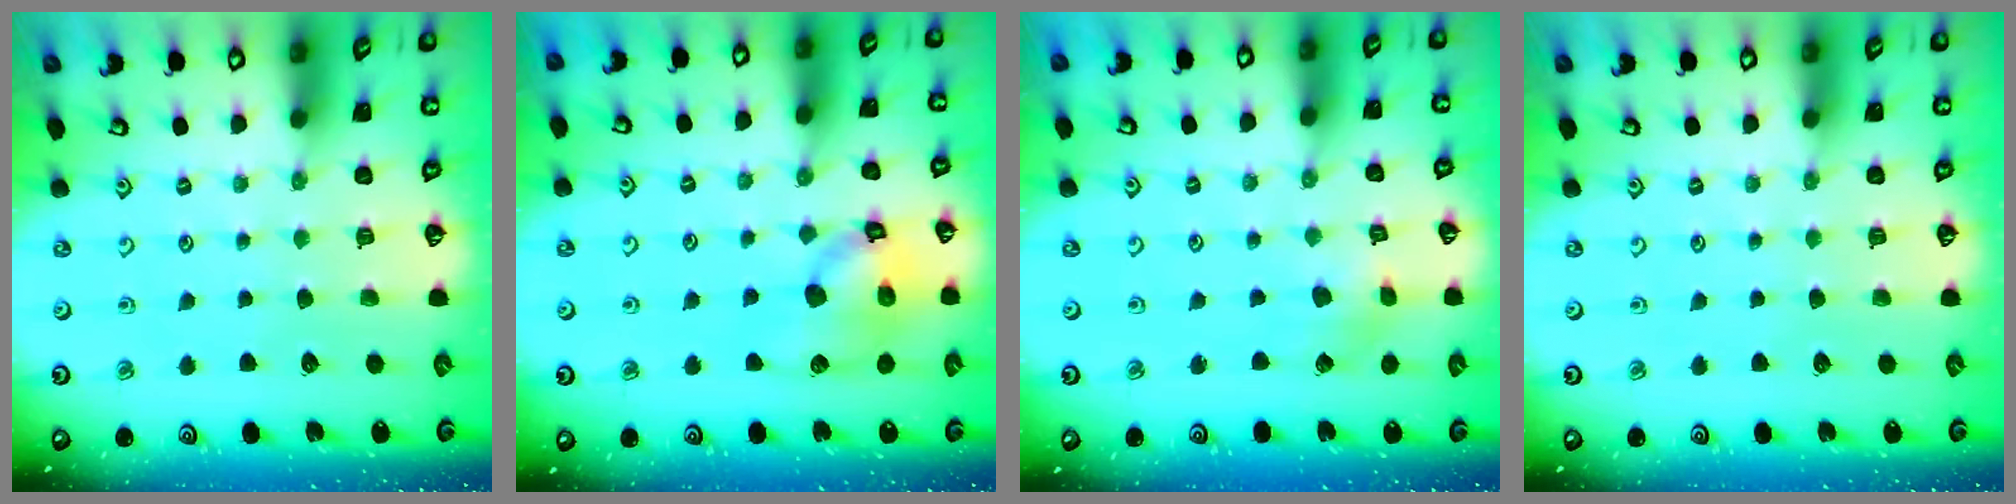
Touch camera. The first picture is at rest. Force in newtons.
{"total": 14.2, "press": 14.1, "slide": 2.1}
{"total": 3.6, "press": 3.6, "slide": 0.5}
{"total": 0.0}